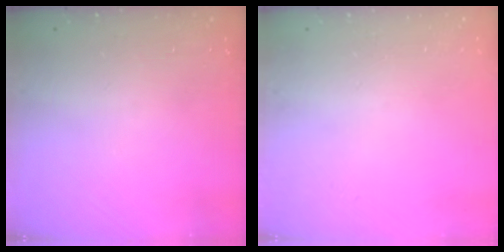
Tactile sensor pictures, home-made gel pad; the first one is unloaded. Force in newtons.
{"total": 0.0}